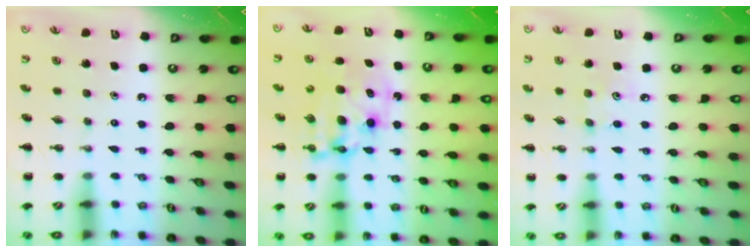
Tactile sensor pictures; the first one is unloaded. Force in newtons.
{"total": 9.8, "press": 9.3, "slide": 3.1}
{"total": 4.5, "press": 4.4, "slide": 1.1}